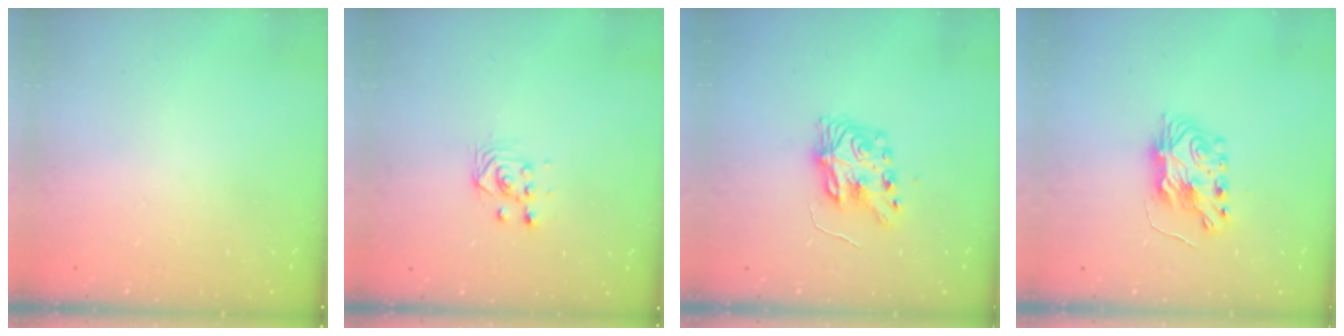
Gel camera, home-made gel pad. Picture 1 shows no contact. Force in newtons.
{"total": 3.3, "press": 3.1, "slide": 1.0}
{"total": 8.1, "press": 8.1, "slide": 0.2}
{"total": 7.5, "press": 7.5, "slide": 0.6}